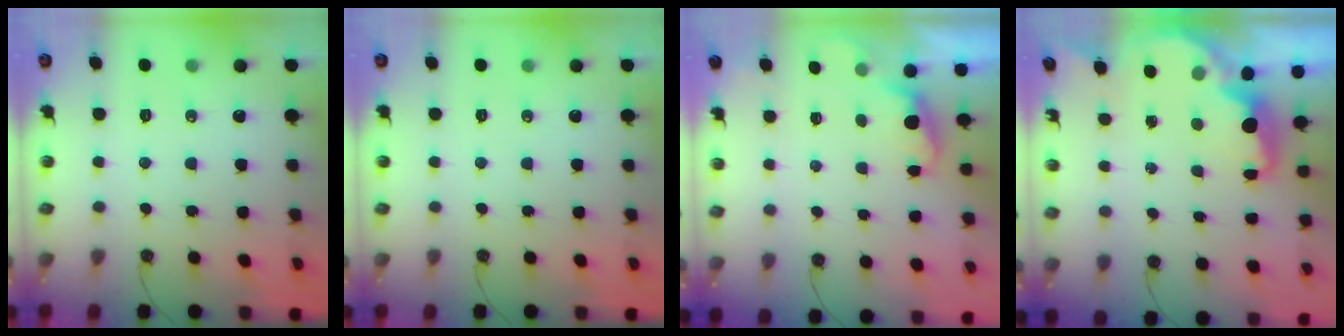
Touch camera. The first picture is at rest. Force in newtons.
{"total": 0.0}
{"total": 0.8, "press": 0.4, "slide": 0.7}
{"total": 2.3, "press": 2.2, "slide": 0.5}